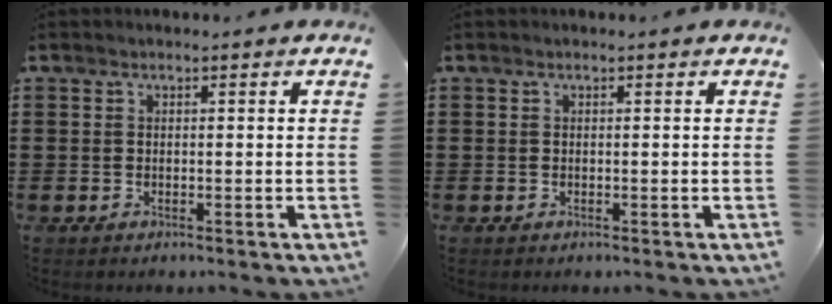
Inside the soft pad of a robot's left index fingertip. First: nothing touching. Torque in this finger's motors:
{"motor_torque": [-0.03, -0.03, 0.00, -0.01]}